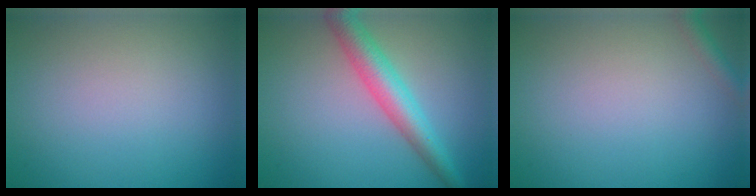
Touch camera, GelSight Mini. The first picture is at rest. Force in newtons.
{"total": 4.6, "press": 4.6, "slide": 0.1}
{"total": 1.4, "press": 1.3, "slide": 0.1}